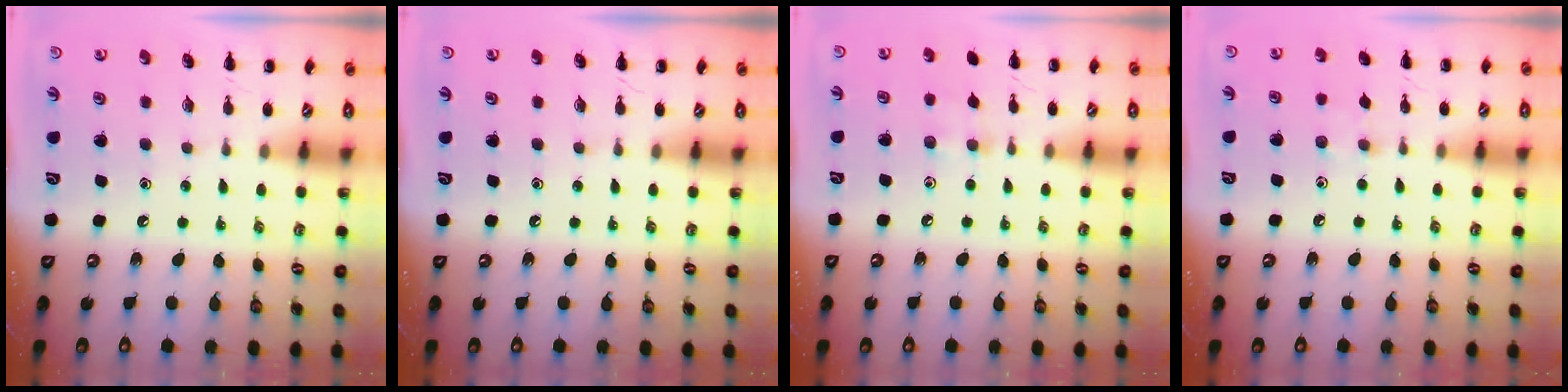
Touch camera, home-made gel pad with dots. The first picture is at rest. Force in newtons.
{"total": 0.0}
{"total": 6.6, "press": 6.3, "slide": 2.0}
{"total": 5.2, "press": 4.9, "slide": 1.8}